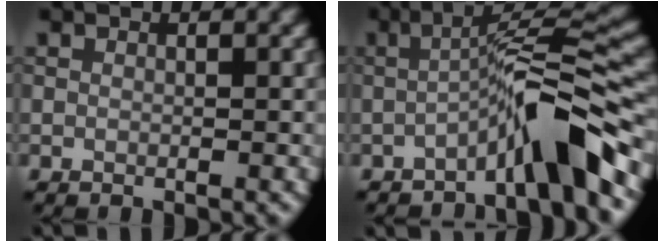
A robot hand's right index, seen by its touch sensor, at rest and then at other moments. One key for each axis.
{"total": 6.8, "fx": -3.4, "fy": 0.7, "fz": 5.9, "tx": -0.091, "ty": 0.029, "tz": -0.066}